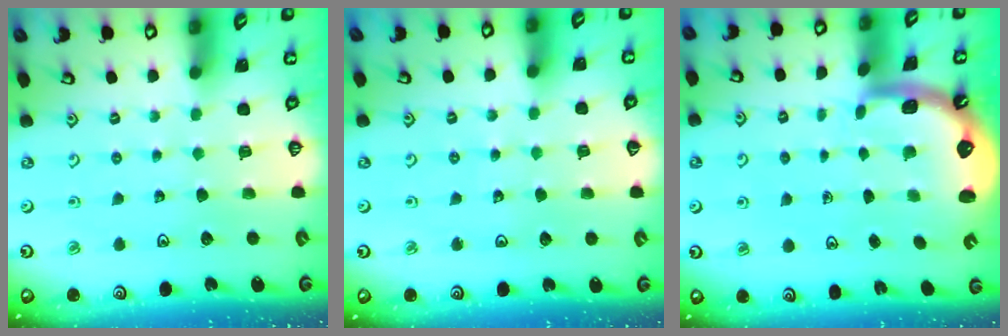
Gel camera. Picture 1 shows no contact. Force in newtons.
{"total": 2.7, "press": 2.7, "slide": 0.3}
{"total": 1.5, "press": 1.4, "slide": 0.6}